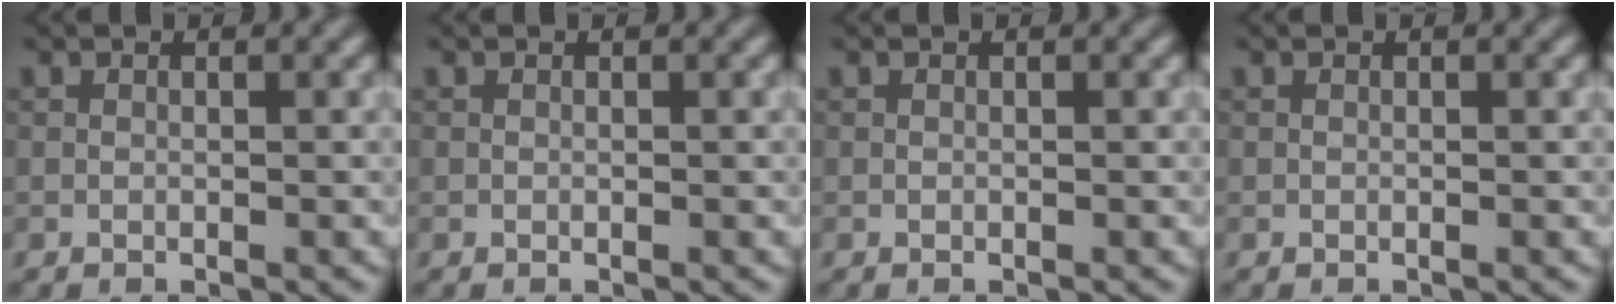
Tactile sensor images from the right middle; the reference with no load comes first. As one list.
[{"total": 0.0}, {"total": 0.0}, {"total": 0.0}]